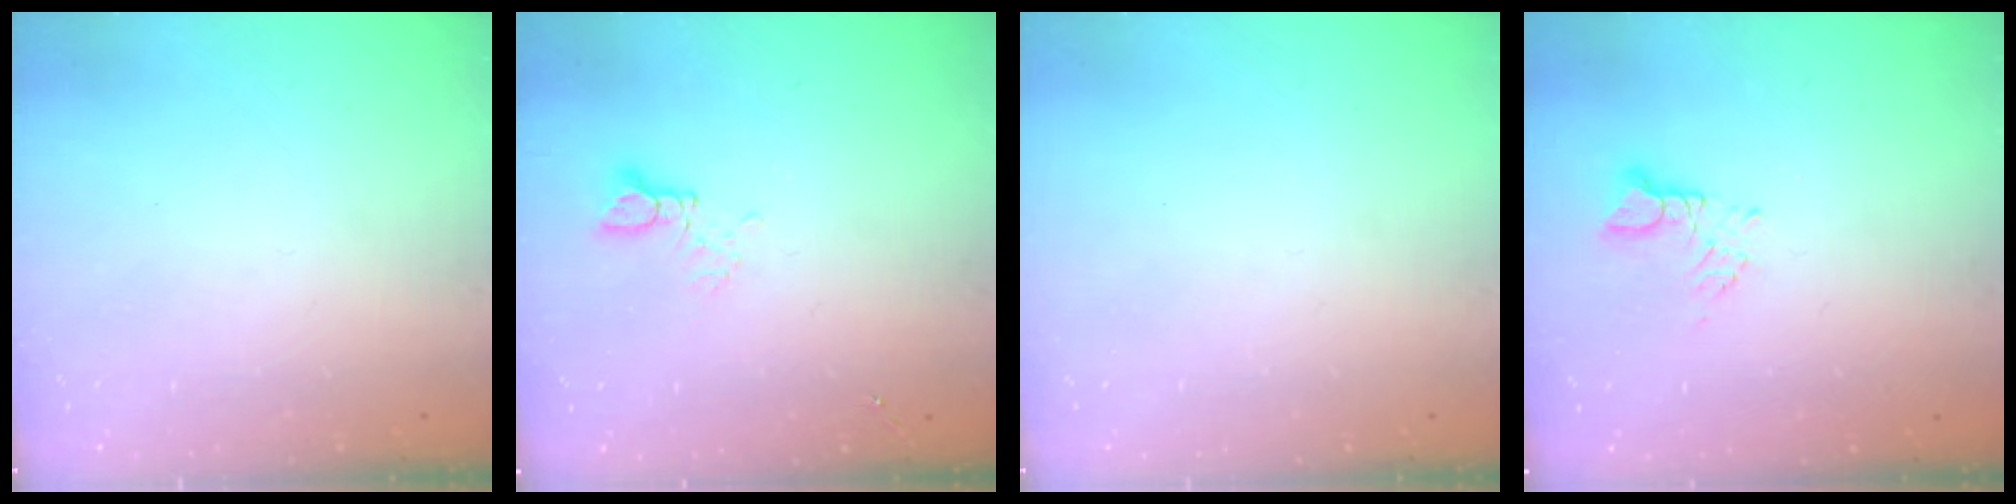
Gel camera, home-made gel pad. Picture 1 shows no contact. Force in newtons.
{"total": 3.2, "press": 3.2, "slide": 0.4}
{"total": 0.0}
{"total": 3.9, "press": 3.9, "slide": 0.4}